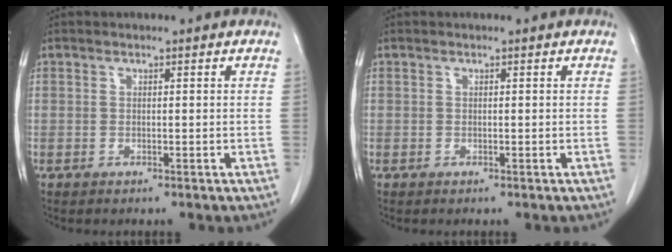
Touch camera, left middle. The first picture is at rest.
{"total": 0.0}